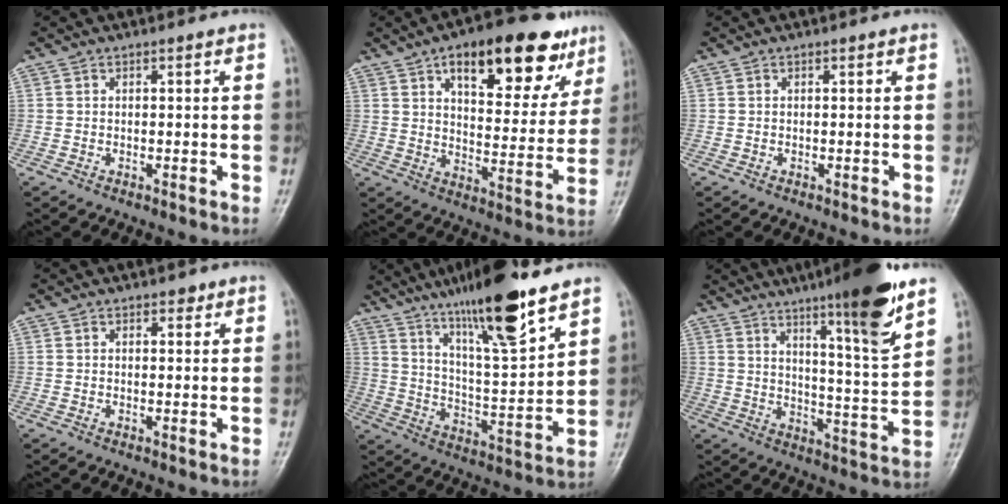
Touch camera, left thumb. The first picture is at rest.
{"total": 20.7, "force": [11.6, 9.0, 14.6], "torque": [-0.156, -0.032, 0.170]}
{"total": 0.0}
{"total": 1.2, "force": [0.8, 0.7, 0.5], "torque": [0.001, -0.004, 0.009]}
{"total": 18.6, "force": [12.9, 2.8, 13.2], "torque": [-0.206, -0.065, 0.222]}
{"total": 15.8, "force": [10.1, 1.3, 12.1], "torque": [-0.171, -0.062, 0.156]}